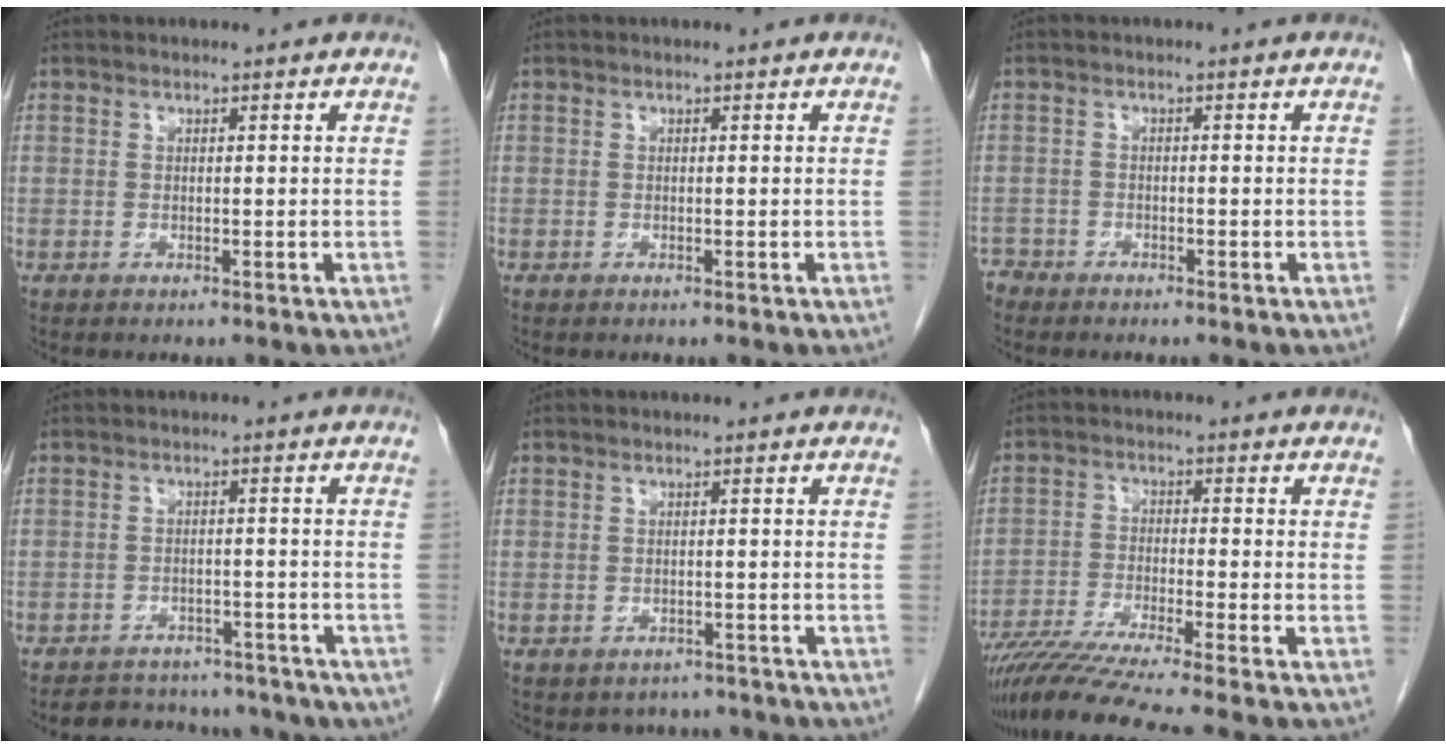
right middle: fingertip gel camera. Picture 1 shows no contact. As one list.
[{"total": 0.0}, {"total": 2.3, "force": [-2.1, 0.8, -0.2], "torque": [0.003, -0.002, -0.041]}, {"total": 12.7, "force": [-10.4, 6.2, 3.7], "torque": [-0.058, 0.014, -0.115]}, {"total": 3.6, "force": [-3.0, 1.8, 0.1], "torque": [0.002, 0.009, -0.040]}, {"total": 10.9, "force": [-9.1, -1.8, 5.8], "torque": [-0.093, -0.028, -0.152]}]